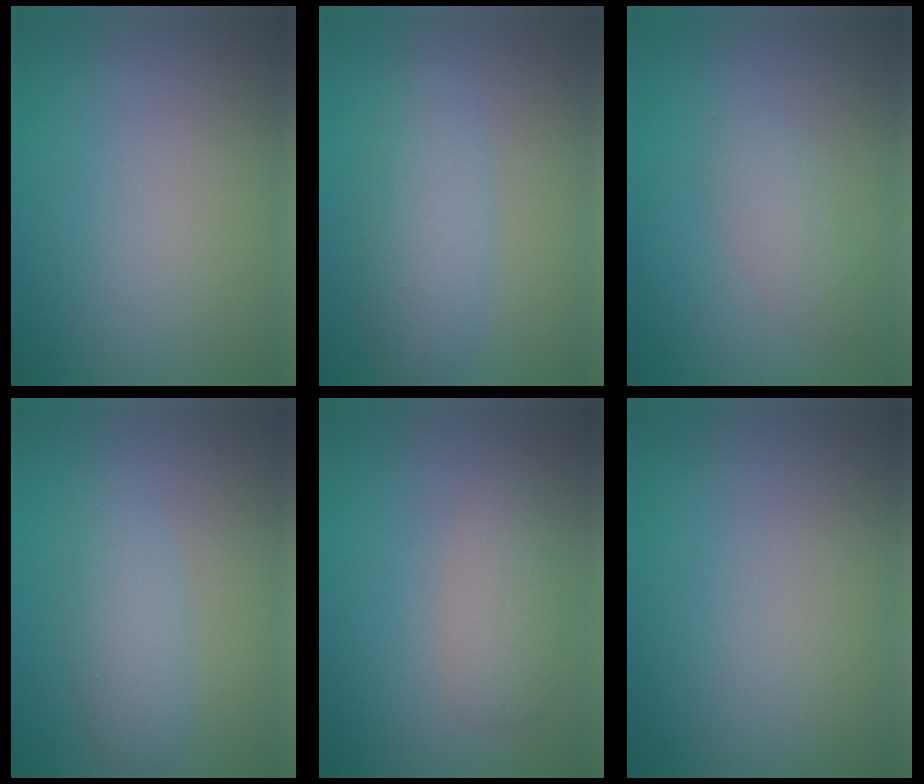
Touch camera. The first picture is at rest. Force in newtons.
{"total": 4.0, "press": 4.0, "slide": 0.1}
{"total": 2.0, "press": 1.9, "slide": 0.1}
{"total": 2.8, "press": 2.8, "slide": 0.2}
{"total": 2.3, "press": 2.3, "slide": 0.1}
{"total": 0.0}